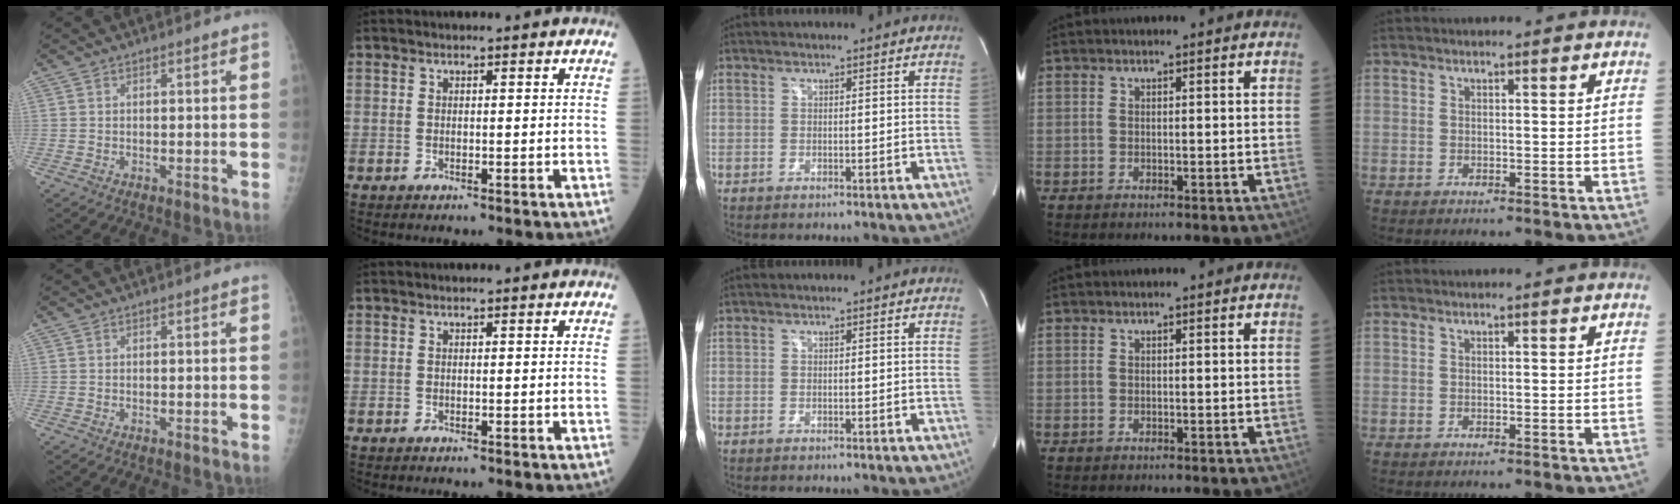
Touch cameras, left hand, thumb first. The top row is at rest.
{}